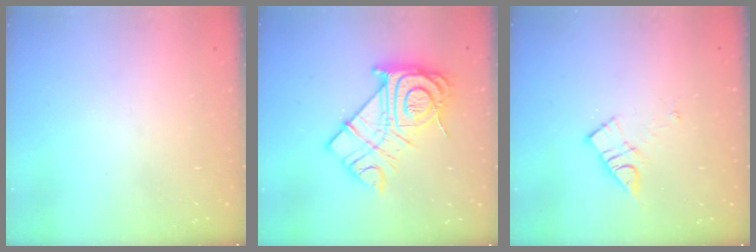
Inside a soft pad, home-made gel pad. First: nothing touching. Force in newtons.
{"total": 18.9, "press": 18.9, "slide": 1.5}
{"total": 7.9, "press": 7.9, "slide": 0.4}